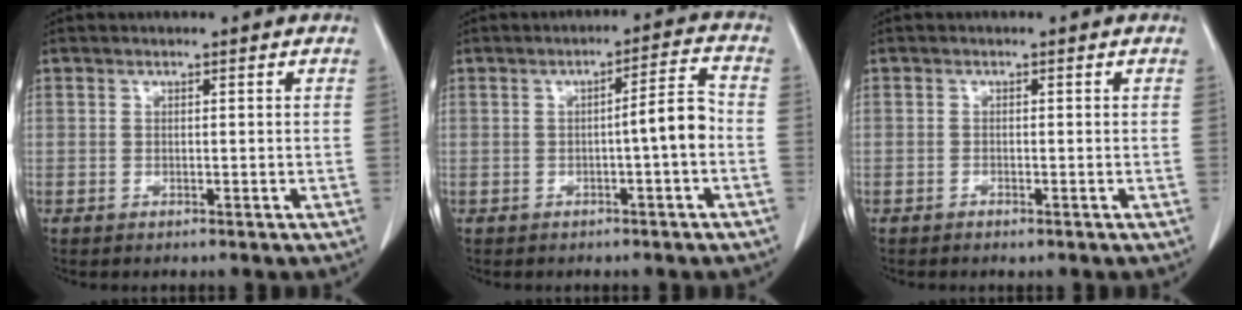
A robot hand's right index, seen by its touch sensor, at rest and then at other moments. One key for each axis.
{"total": 5.0, "fx": -1.2, "fy": 0.0, "fz": 4.8, "tx": -0.067, "ty": 0.013, "tz": -0.018}
{"total": 0.6, "fx": -0.5, "fy": 0.3, "fz": 0.4, "tx": -0.008, "ty": -0.001, "tz": -0.002}